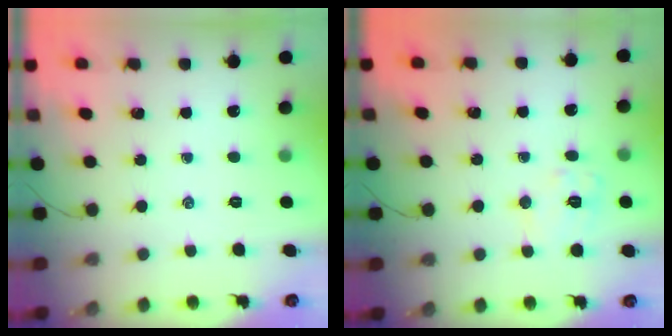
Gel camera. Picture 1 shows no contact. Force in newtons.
{"total": 8.0, "press": 8.0, "slide": 0.4}